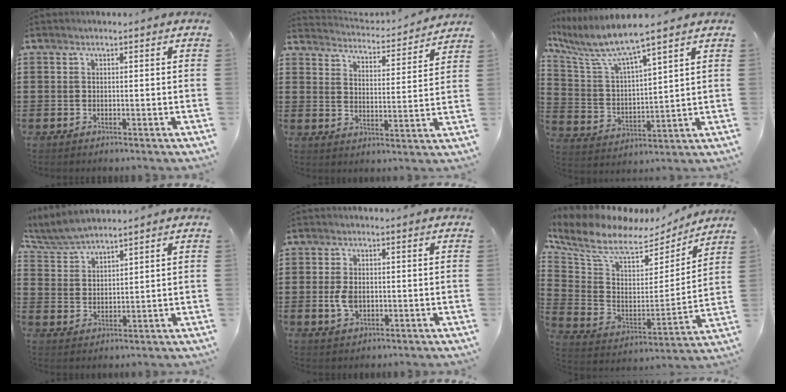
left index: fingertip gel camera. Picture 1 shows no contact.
{"total": 3.5, "force": [3.5, -0.2, 0.0], "torque": [-0.023, -0.034, 0.054]}
{"total": 6.8, "force": [5.7, 0.2, 3.8], "torque": [-0.101, -0.036, 0.091]}
{"total": 4.5, "force": [4.3, 0.5, 1.0], "torque": [-0.037, -0.012, 0.079]}
{"total": 4.0, "force": [-0.2, 2.4, 3.1], "torque": [-0.082, -0.002, -0.010]}
{"total": 9.2, "force": [7.1, 3.3, 4.7], "torque": [-0.126, -0.044, 0.123]}